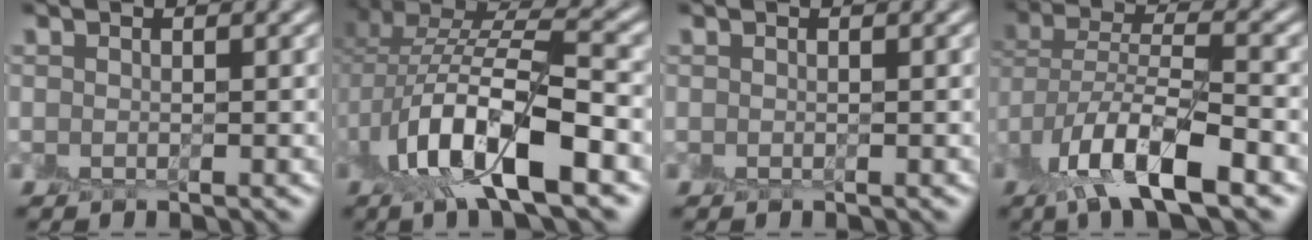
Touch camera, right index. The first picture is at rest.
{"total": 11.0, "force": [-4.3, 4.1, 9.2], "torque": [-0.180, 0.012, -0.088]}
{"total": 0.0}
{"total": 8.8, "force": [-5.1, 2.9, 6.7], "torque": [-0.123, -0.002, -0.105]}